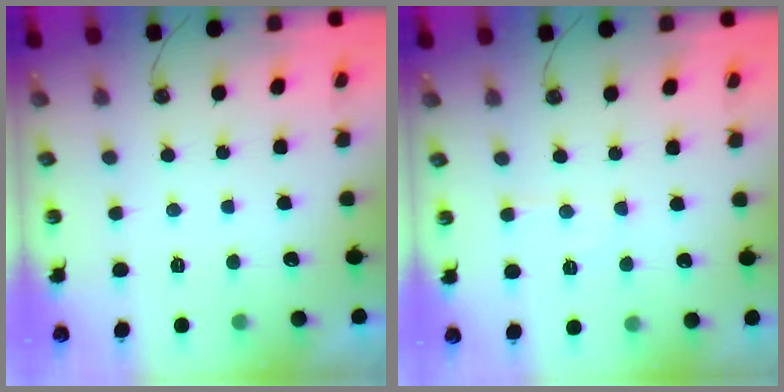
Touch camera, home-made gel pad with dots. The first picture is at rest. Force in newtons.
{"total": 6.2, "press": 6.2, "slide": 0.4}